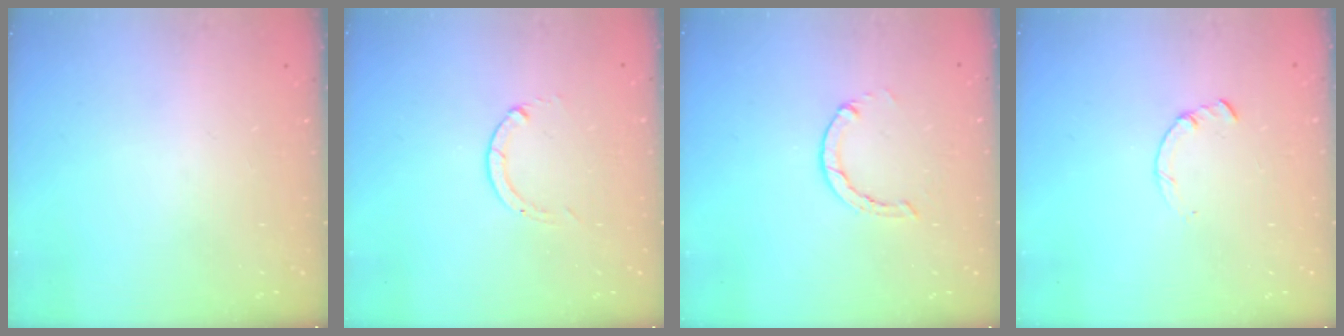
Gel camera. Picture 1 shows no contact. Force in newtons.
{"total": 0.0}
{"total": 1.3, "press": 1.3, "slide": 0.3}
{"total": 0.7, "press": 0.6, "slide": 0.2}